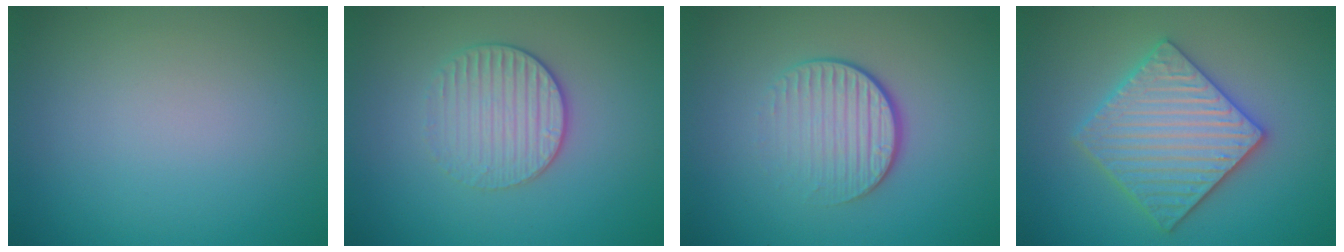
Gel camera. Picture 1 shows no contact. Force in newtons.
{"total": 3.0, "press": 2.7, "slide": 1.3}
{"total": 4.1, "press": 2.6, "slide": 3.2}
{"total": 5.9, "press": 5.8, "slide": 1.1}